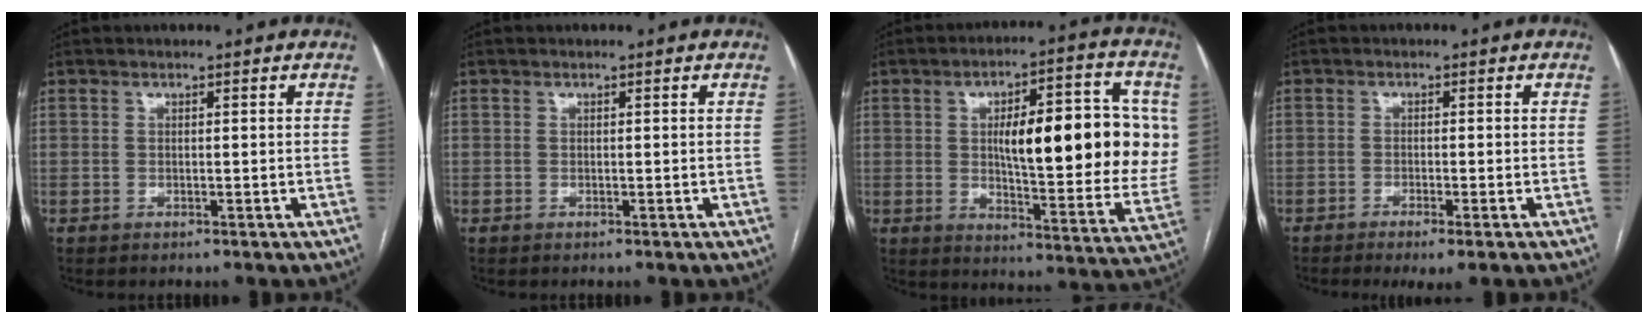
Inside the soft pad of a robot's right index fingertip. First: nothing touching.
{"total": 0.0}
{"total": 21.9, "force": [3.5, 6.0, 20.8], "torque": [-0.260, 0.020, 0.054]}
{"total": 4.0, "force": [-2.6, 0.2, 3.0], "torque": [-0.043, -0.010, -0.040]}